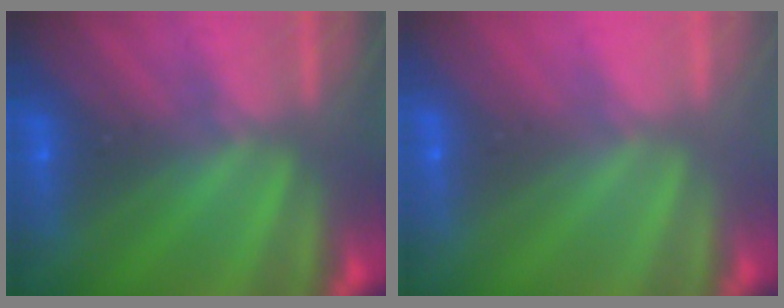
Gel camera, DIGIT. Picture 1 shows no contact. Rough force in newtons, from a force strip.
{"total": 2.7}